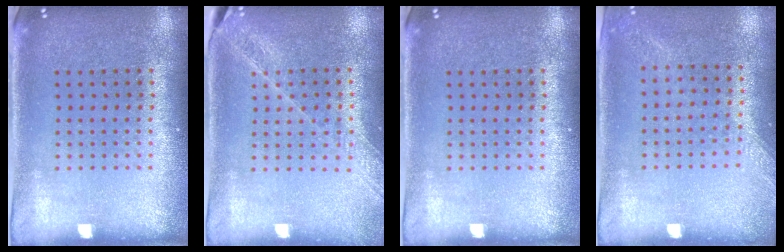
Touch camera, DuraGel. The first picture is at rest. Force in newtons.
{"total": 1.6, "press": 1.6, "slide": 0.2}
{"total": 0.0}
{"total": 1.3, "press": 1.1, "slide": 0.6}